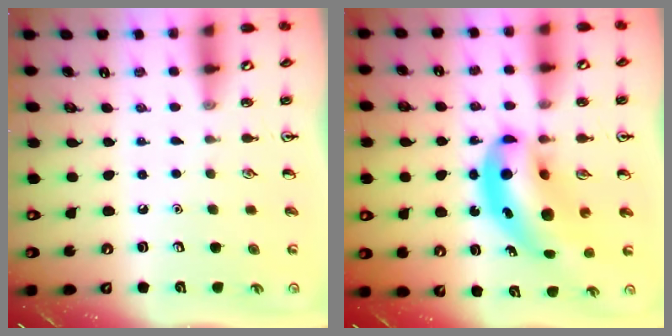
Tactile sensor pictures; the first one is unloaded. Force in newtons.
{"total": 14.1, "press": 13.4, "slide": 4.2}